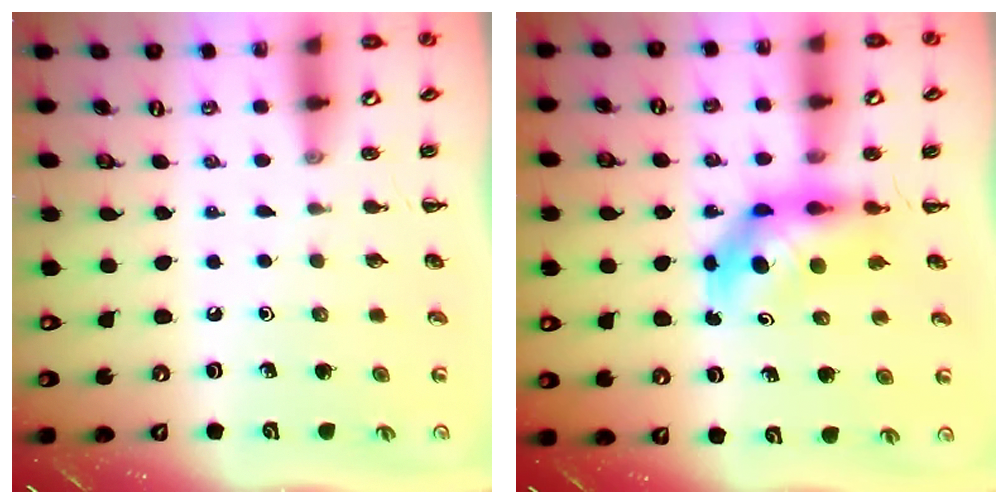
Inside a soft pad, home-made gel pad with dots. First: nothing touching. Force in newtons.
{"total": 6.3, "press": 6.1, "slide": 1.4}